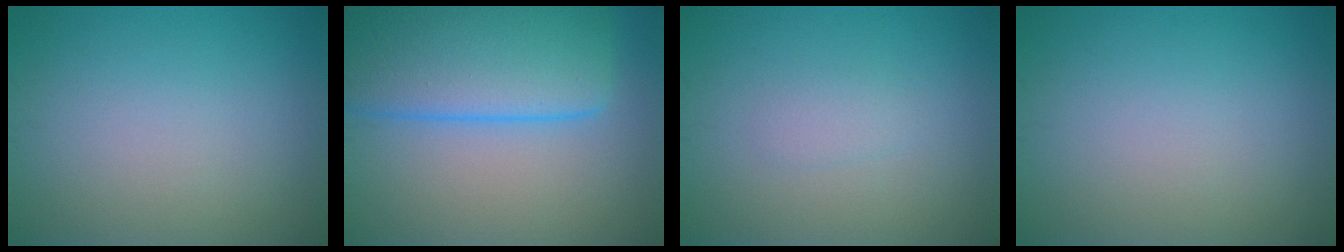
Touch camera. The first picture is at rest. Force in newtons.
{"total": 10.3, "press": 10.3, "slide": 0.5}
{"total": 1.0, "press": 1.0, "slide": 0.1}
{"total": 0.0}